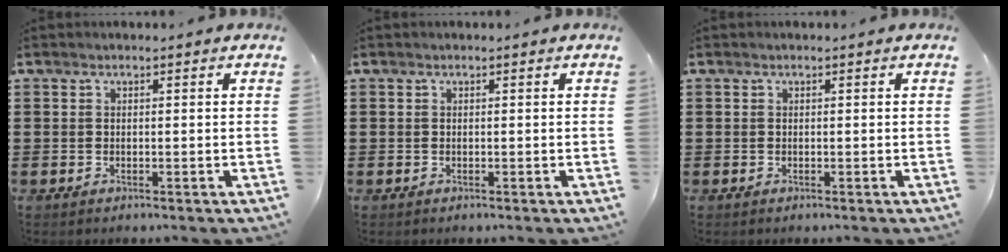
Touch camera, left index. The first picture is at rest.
{"total": 0.0}
{"total": 0.0}